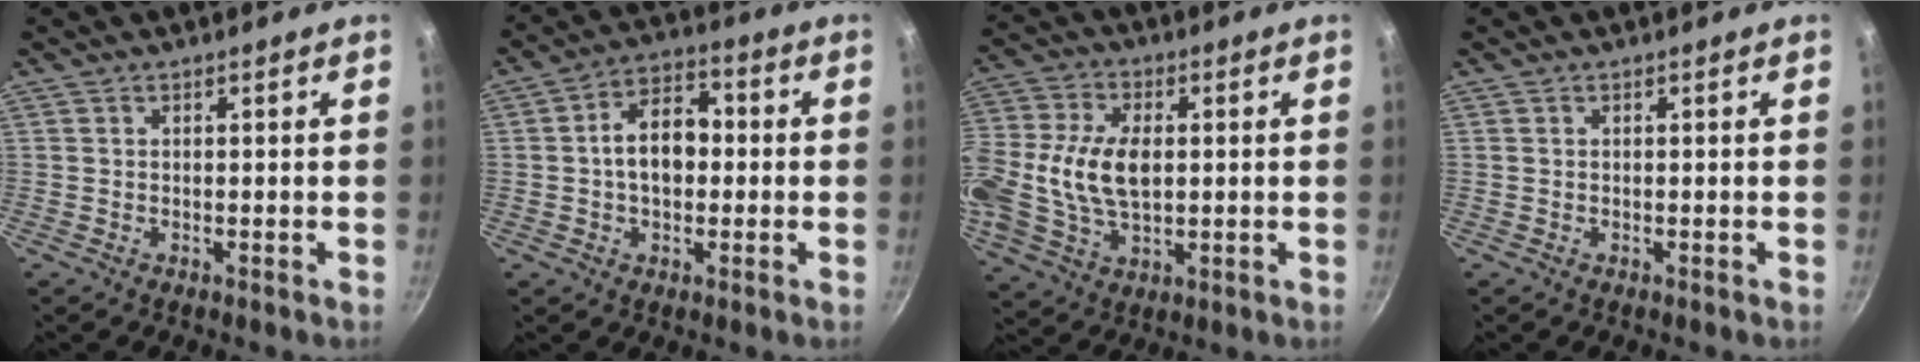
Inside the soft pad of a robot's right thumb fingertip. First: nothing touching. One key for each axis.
{"total": 10.2, "fx": 0.1, "fy": 6.8, "fz": 7.6, "tx": -0.094, "ty": 0.029, "tz": -0.010}
{"total": 16.7, "fx": 0.4, "fy": 10.6, "fz": 12.9, "tx": -0.265, "ty": 0.018, "tz": 0.004}
{"total": 0.0}